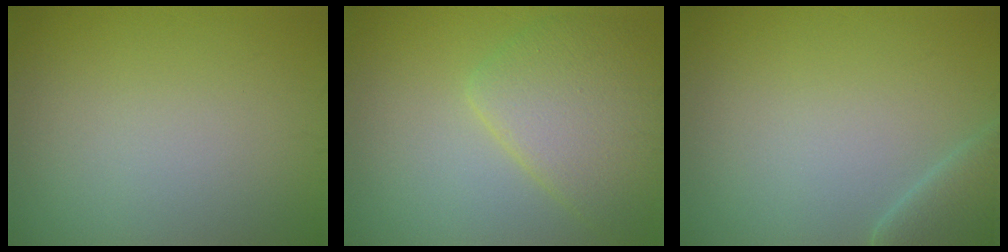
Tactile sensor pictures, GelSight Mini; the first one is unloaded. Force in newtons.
{"total": 5.2, "press": 5.2, "slide": 0.2}
{"total": 3.8, "press": 3.8, "slide": 0.4}